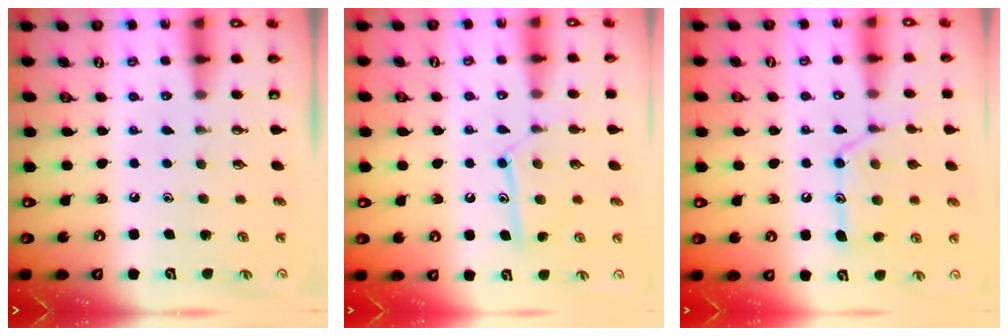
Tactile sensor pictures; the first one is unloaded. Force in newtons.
{"total": 12.3, "press": 12.3, "slide": 0.8}
{"total": 15.1, "press": 15.1, "slide": 1.1}